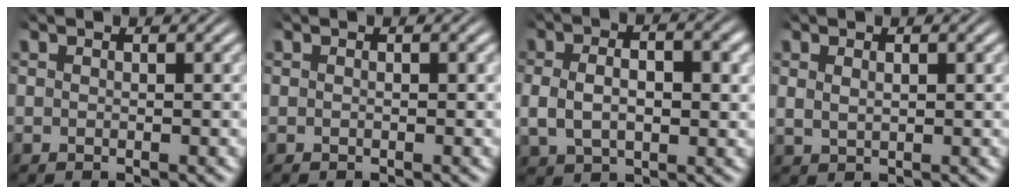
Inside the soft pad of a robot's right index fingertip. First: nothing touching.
{"total": 0.0}
{"total": 4.4, "force": [0.0, 2.8, 3.4], "torque": [-0.067, -0.003, 0.009]}
{"total": 1.0, "force": [0.6, 0.4, 0.6], "torque": [-0.016, -0.007, 0.023]}